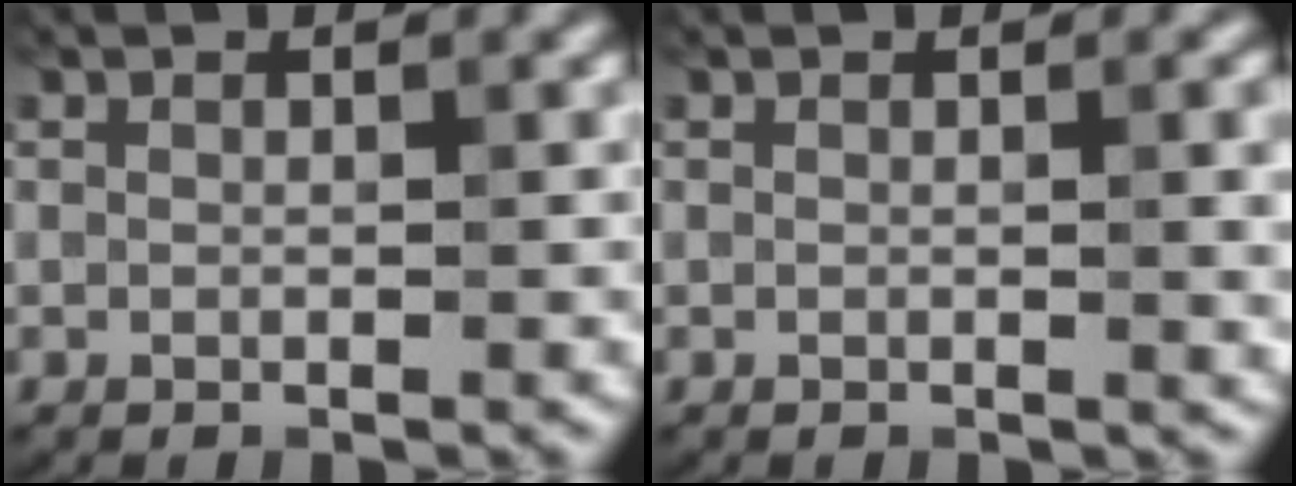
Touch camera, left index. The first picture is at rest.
{"total": 2.6, "force": [0.2, 0.8, 2.5], "torque": [-0.025, 0.001, -0.001]}